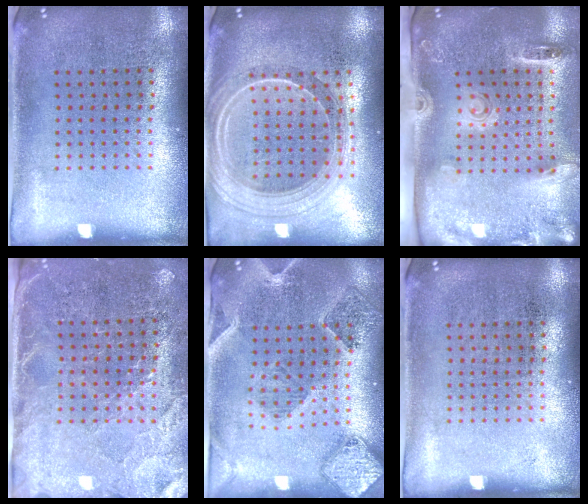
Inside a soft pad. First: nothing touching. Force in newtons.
{"total": 2.5, "press": 2.1, "slide": 1.3}
{"total": 2.8, "press": 1.9, "slide": 2.0}
{"total": 3.1, "press": 2.8, "slide": 1.3}
{"total": 1.5, "press": 1.5, "slide": 0.3}
{"total": 0.0}